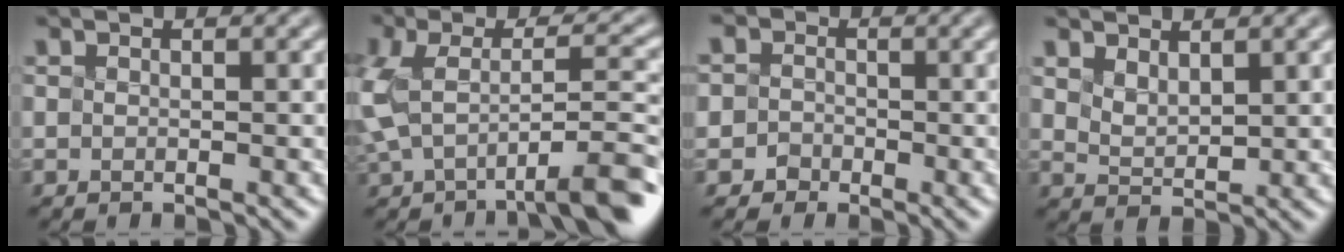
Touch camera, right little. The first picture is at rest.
{"total": 5.9, "force": [-3.7, 0.9, 4.5], "torque": [-0.091, -0.005, -0.040]}
{"total": 2.7, "force": [-1.7, 1.1, -1.8], "torque": [0.043, 0.001, -0.018]}
{"total": 1.2, "force": [0.8, -0.6, -0.6], "torque": [-0.012, -0.014, 0.053]}